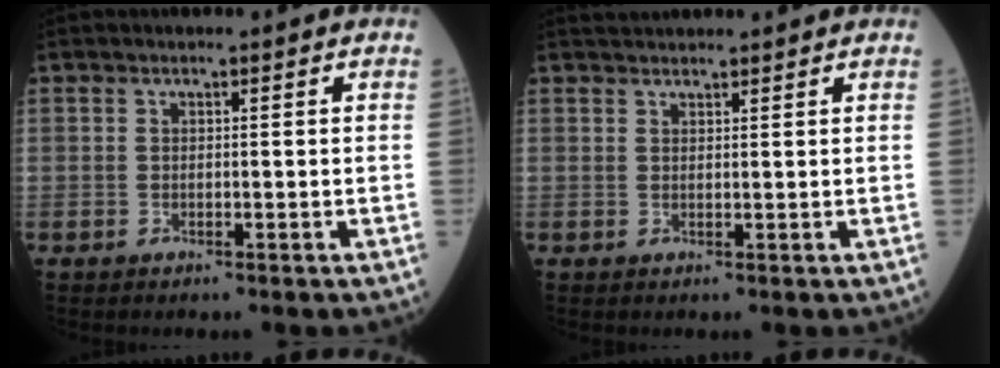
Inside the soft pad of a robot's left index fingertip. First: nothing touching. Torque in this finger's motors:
{"motor_torque": [-0.10, -0.83, 0.20, 0.08]}